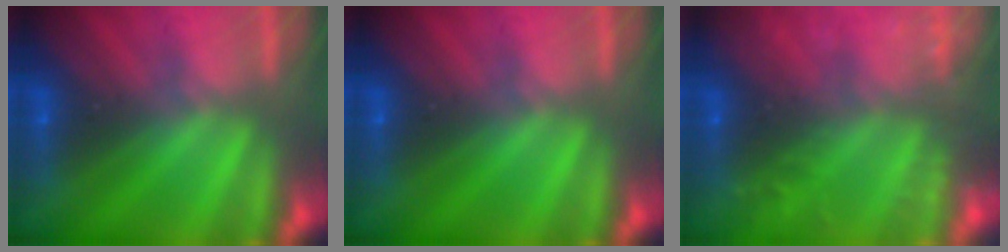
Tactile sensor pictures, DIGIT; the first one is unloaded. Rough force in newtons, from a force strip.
{"total": 0.0}
{"total": 7.9}